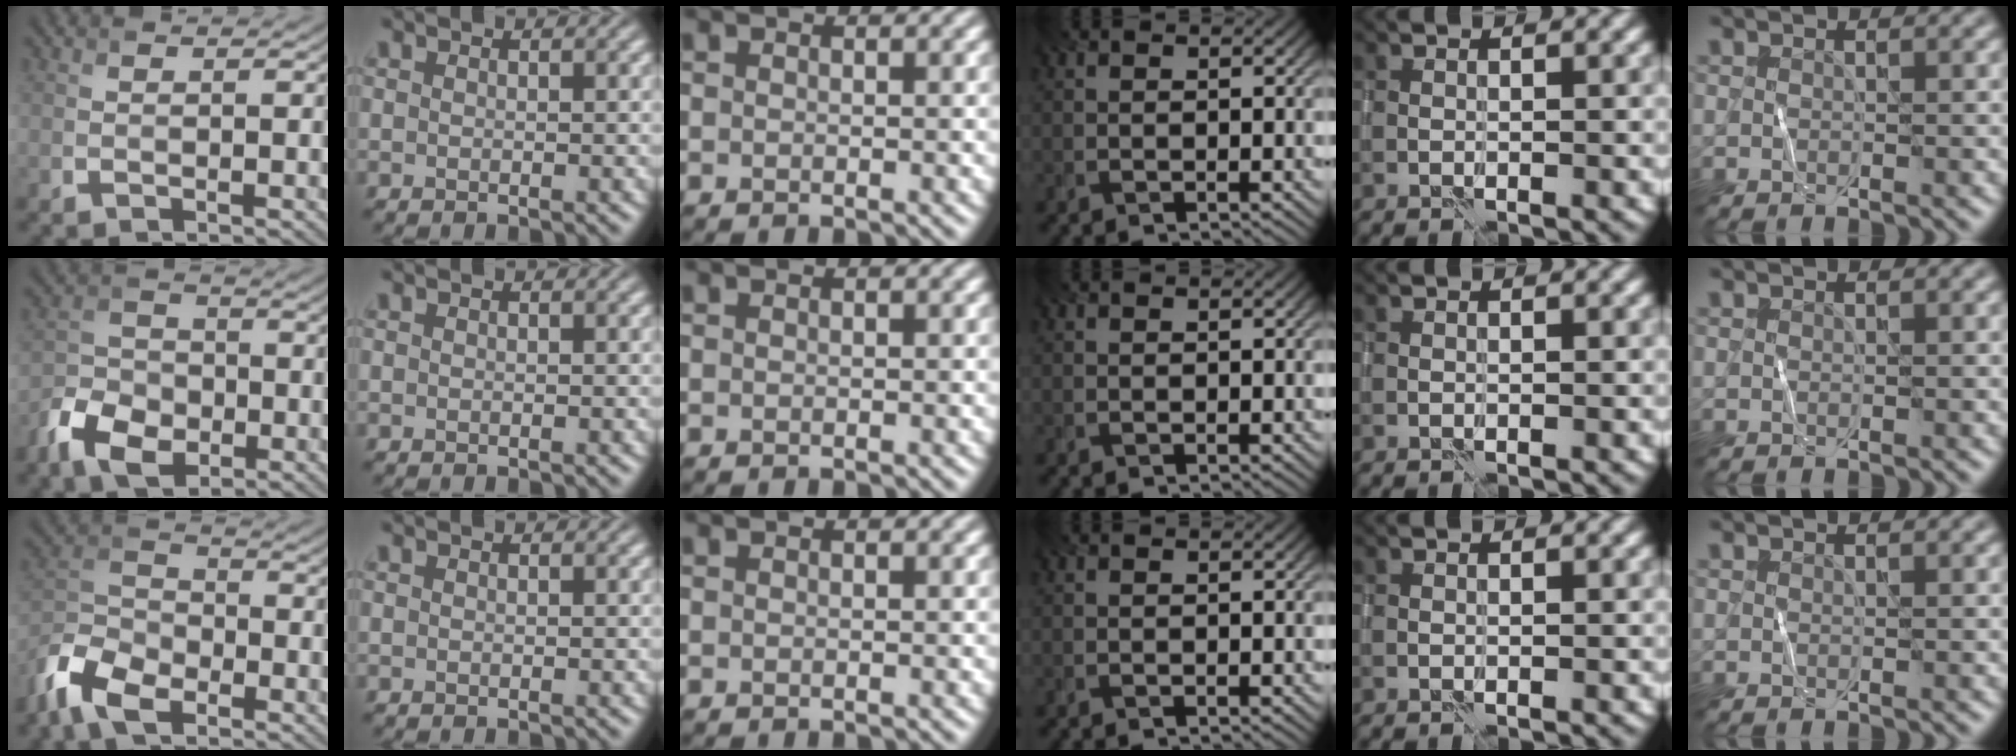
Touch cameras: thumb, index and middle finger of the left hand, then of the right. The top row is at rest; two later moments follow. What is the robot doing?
{"motion": "wipe", "object": "whiteboard"}